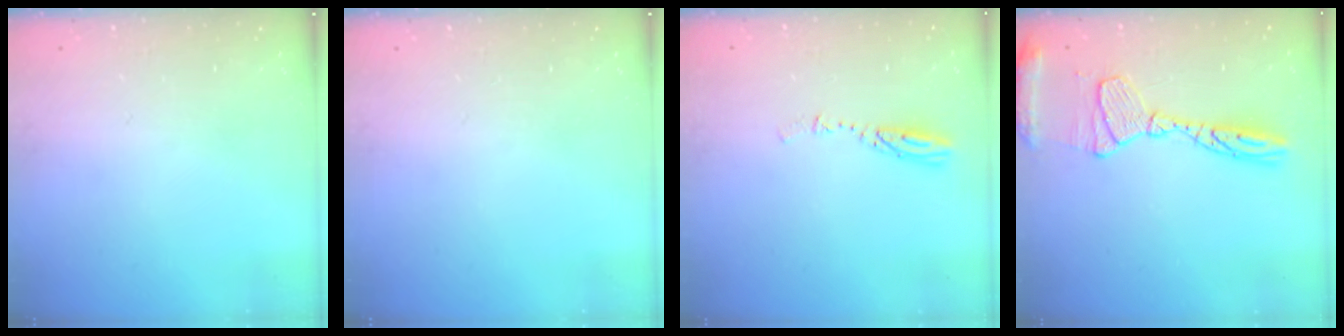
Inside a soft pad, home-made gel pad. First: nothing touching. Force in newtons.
{"total": 0.0}
{"total": 3.5, "press": 3.4, "slide": 0.3}
{"total": 15.2, "press": 15.1, "slide": 1.3}